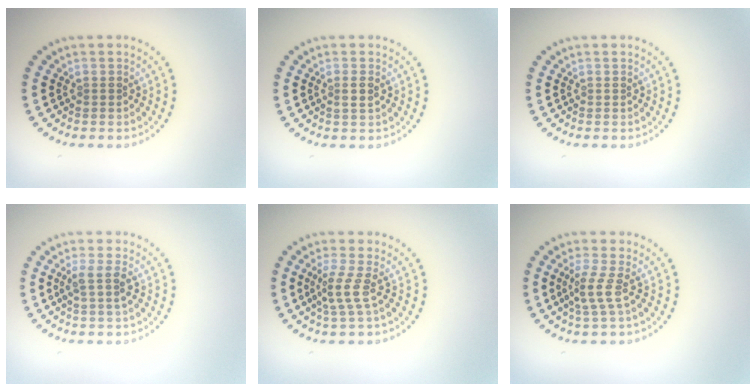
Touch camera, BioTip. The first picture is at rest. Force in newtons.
{"total": 1.0, "press": 0.9, "slide": 0.5}
{"total": 0.0}
{"total": 1.9, "press": 1.5, "slide": 1.2}
{"total": 2.2, "press": 1.4, "slide": 1.6}
{"total": 2.1, "press": 1.5, "slide": 1.5}